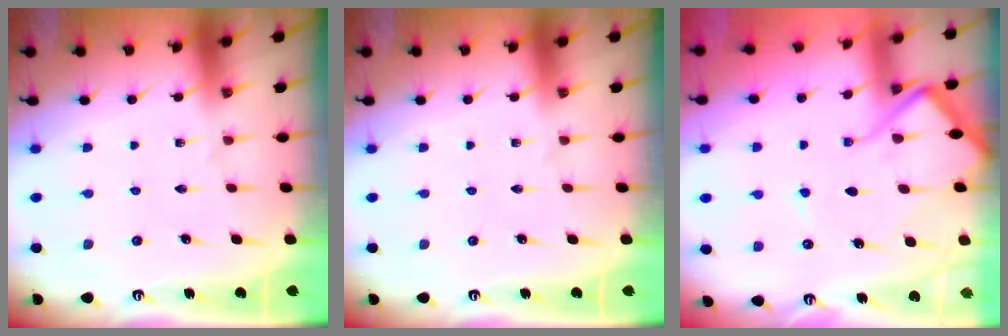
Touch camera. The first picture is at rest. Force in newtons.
{"total": 0.0}
{"total": 11.0, "press": 10.9, "slide": 1.5}